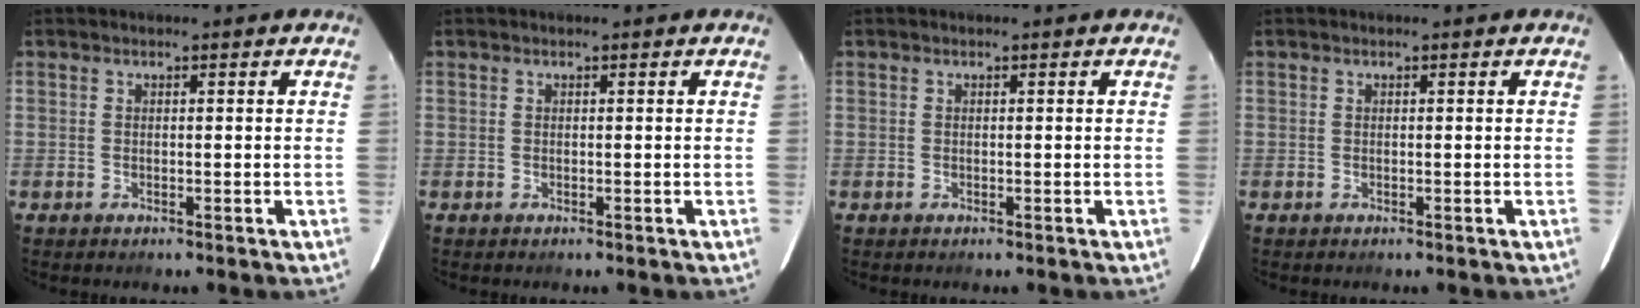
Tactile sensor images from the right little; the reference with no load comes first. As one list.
[{"total": 0.0}, {"total": 0.0}, {"total": 0.0}]